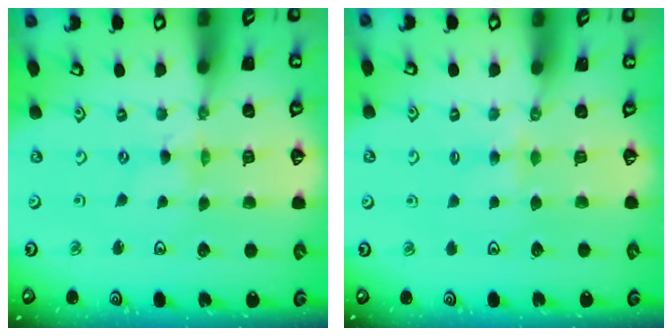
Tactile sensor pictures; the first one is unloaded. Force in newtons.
{"total": 3.6, "press": 3.6, "slide": 0.4}